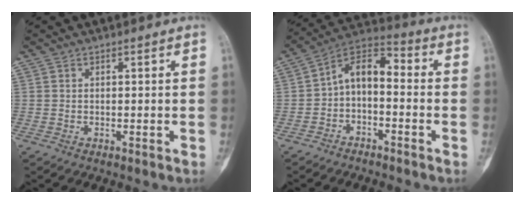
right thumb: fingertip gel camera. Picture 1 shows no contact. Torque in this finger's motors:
{"motor_torque": [0.09, 0.17, 0.54, -0.53, 0.03]}